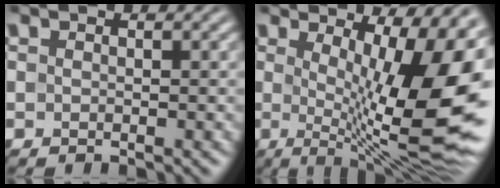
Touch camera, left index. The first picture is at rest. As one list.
[{"total": 14.6, "force": [0.9, 4.3, 13.9], "torque": [-0.161, -0.005, 0.015]}]